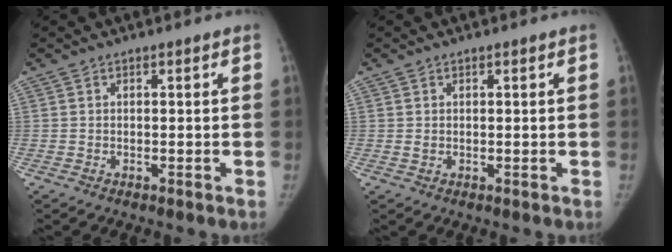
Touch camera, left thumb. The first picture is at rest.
{"total": 1.0, "force": [0.3, 0.5, 0.7], "torque": [-0.011, 0.001, 0.010]}